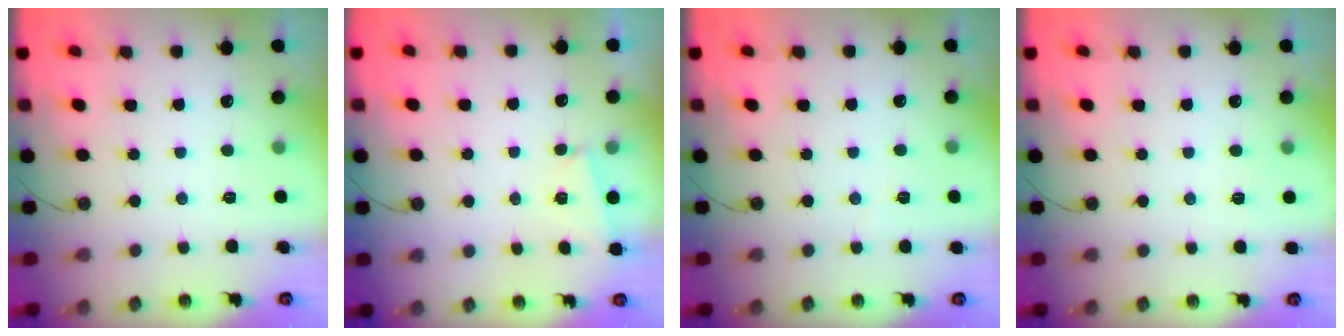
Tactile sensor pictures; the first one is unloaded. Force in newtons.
{"total": 1.5, "press": 1.4, "slide": 0.5}
{"total": 1.6, "press": 1.4, "slide": 0.6}
{"total": 2.6, "press": 1.9, "slide": 1.8}